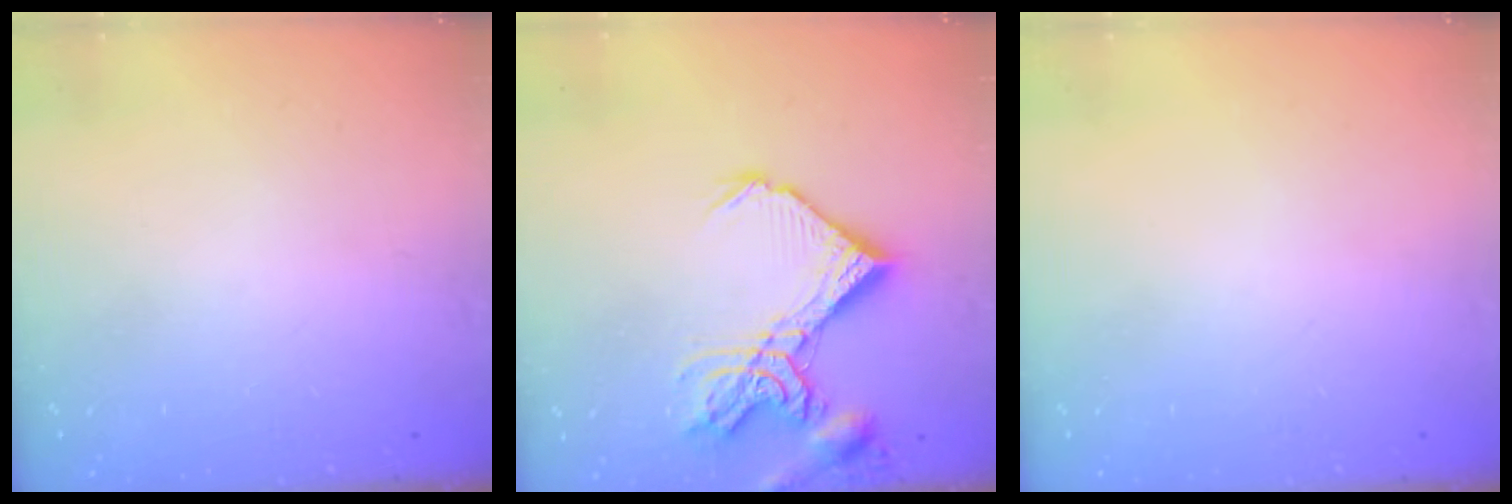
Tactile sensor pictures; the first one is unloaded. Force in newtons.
{"total": 16.3, "press": 16.2, "slide": 1.9}
{"total": 0.0}